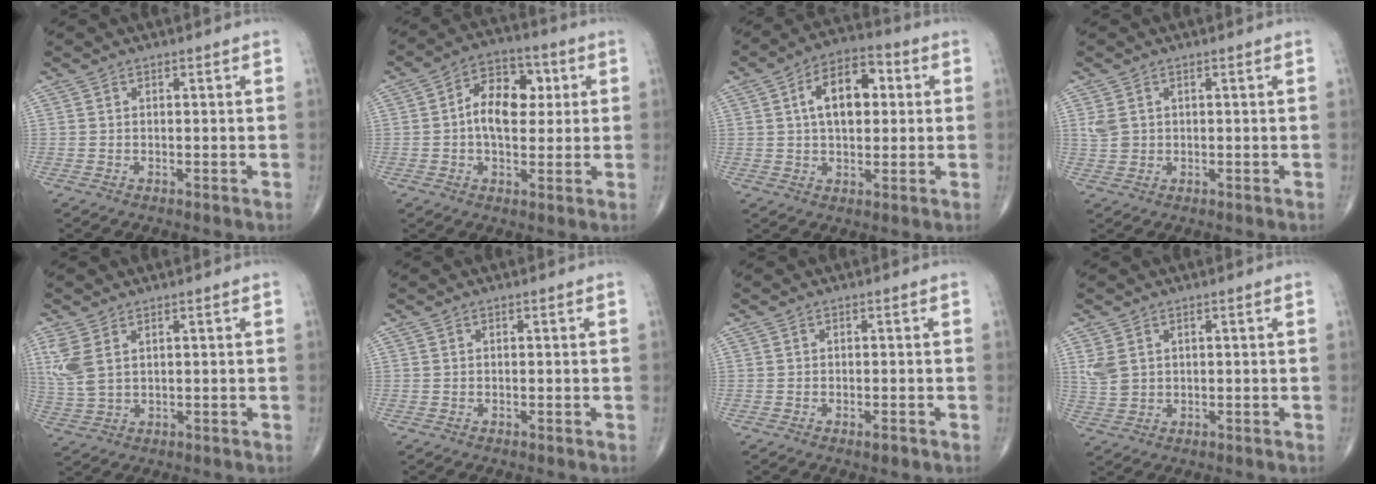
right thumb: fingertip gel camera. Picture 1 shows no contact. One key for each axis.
{"total": 11.3, "fx": 1.3, "fy": 7.2, "fz": 8.7, "tx": -0.117, "ty": 0.018, "tz": 0.015}
{"total": 12.0, "fx": 2.3, "fy": 6.9, "fz": 9.6, "tx": -0.138, "ty": 0.018, "tz": 0.031}
{"total": 2.7, "fx": 0.7, "fy": 2.1, "fz": 1.5, "tx": -0.030, "ty": 0.000, "tz": 0.021}
{"total": 5.9, "fx": 2.3, "fy": 3.1, "fz": 4.5, "tx": -0.120, "ty": 0.000, "tz": 0.058}
{"total": 0.0}
{"total": 1.3, "fx": -0.7, "fy": 0.5, "fz": 1.0, "tx": -0.016, "ty": -0.002, "tz": -0.011}
{"total": 4.1, "fx": 1.3, "fy": 3.0, "fz": 2.5, "tx": -0.054, "ty": -0.003, "tz": 0.036}